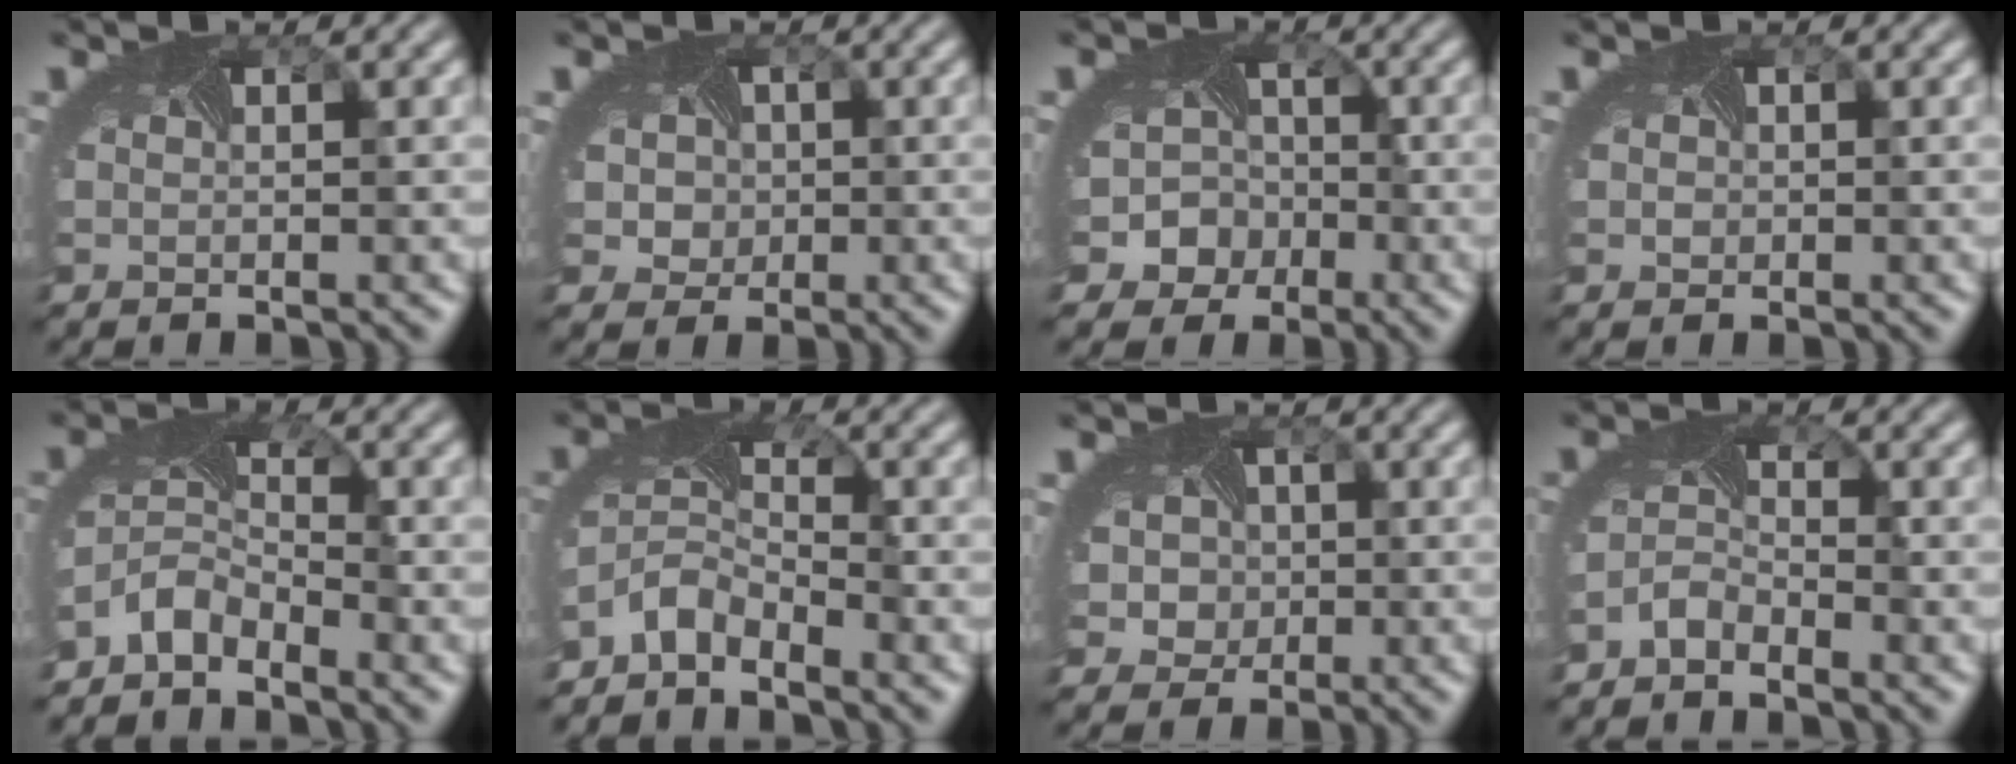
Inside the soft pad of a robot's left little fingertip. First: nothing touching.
{"total": 4.8, "force": [0.5, 4.2, 2.3], "torque": [-0.030, 0.013, -0.016]}
{"total": 8.1, "force": [-3.0, 7.2, 2.2], "torque": [-0.031, -0.012, -0.068]}
{"total": 1.0, "force": [0.2, 0.9, 0.1], "torque": [-0.002, -0.002, -0.002]}
{"total": 3.6, "force": [-3.1, 1.5, 1.1], "torque": [-0.034, -0.007, -0.070]}
{"total": 3.6, "force": [-3.1, 1.4, 1.1], "torque": [-0.035, -0.007, -0.071]}
{"total": 5.4, "force": [0.2, 4.8, 2.5], "torque": [-0.034, 0.010, -0.022]}
{"total": 2.1, "force": [-2.0, 0.6, 0.3], "torque": [-0.020, 0.000, -0.044]}